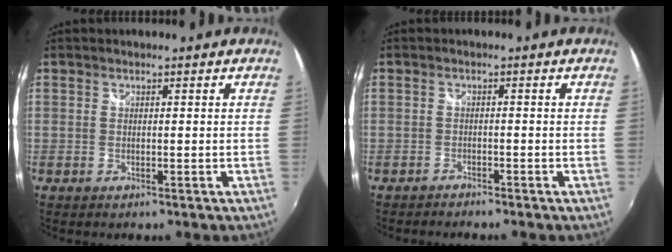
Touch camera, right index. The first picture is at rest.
{"total": 1.7, "force": [-1.7, 0.3, 0.2], "torque": [-0.013, -0.004, -0.033]}